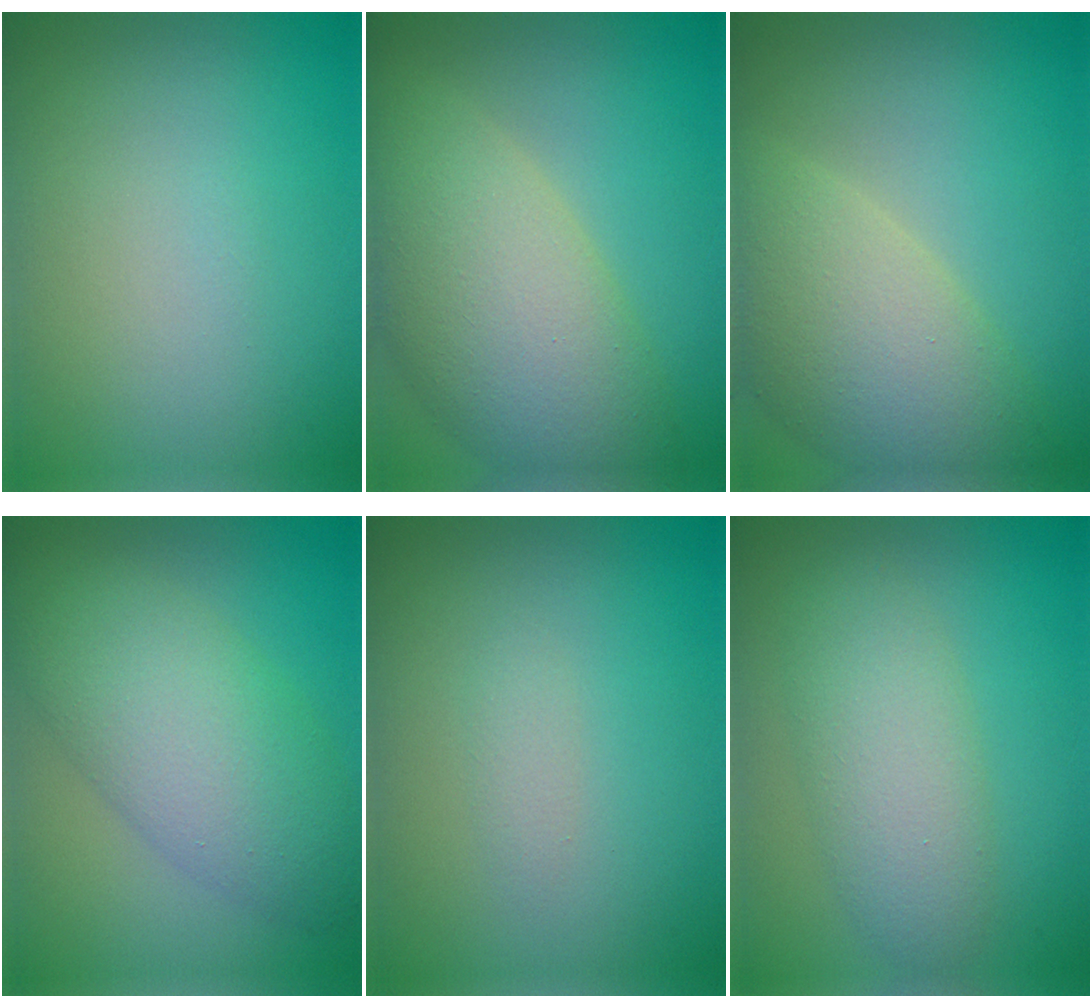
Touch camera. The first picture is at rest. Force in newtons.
{"total": 10.2, "press": 10.2, "slide": 0.7}
{"total": 8.2, "press": 8.2, "slide": 0.7}
{"total": 7.4, "press": 7.4, "slide": 0.1}
{"total": 0.9, "press": 0.9, "slide": 0.0}
{"total": 4.5, "press": 4.5, "slide": 0.2}